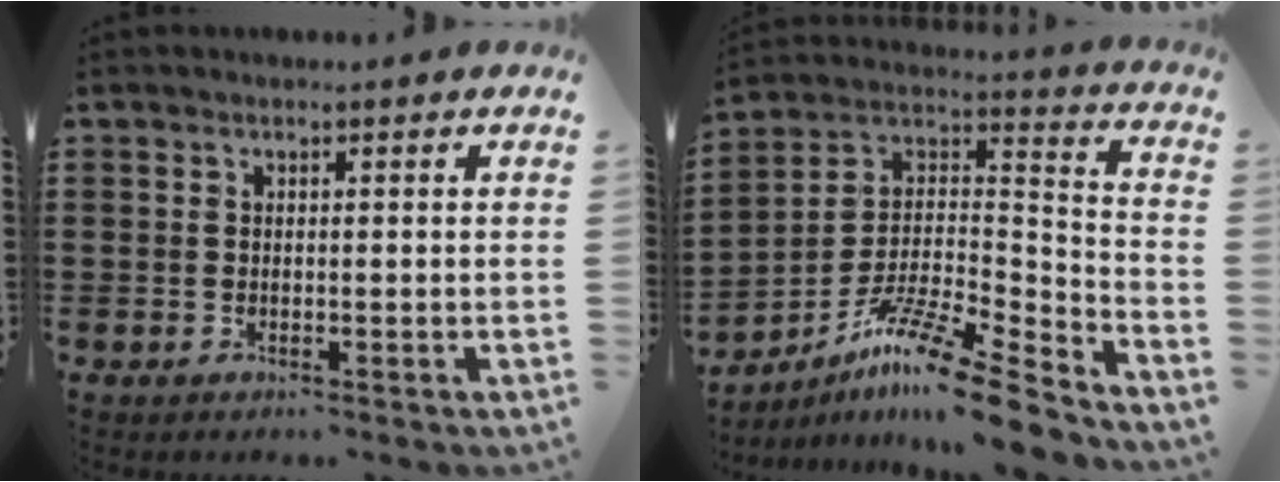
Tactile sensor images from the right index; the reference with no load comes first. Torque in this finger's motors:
{"motor_torque": [0.93, 0.79, 0.64, 0.14]}